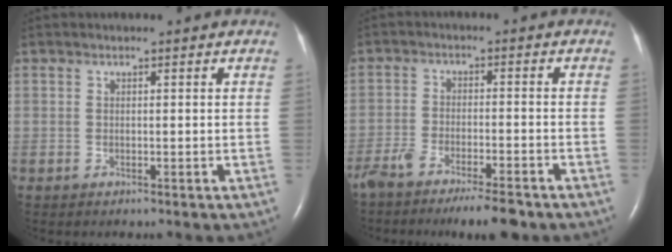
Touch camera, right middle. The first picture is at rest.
{"total": 10.0, "force": [-8.0, 1.7, 5.8], "torque": [-0.094, -0.013, -0.126]}